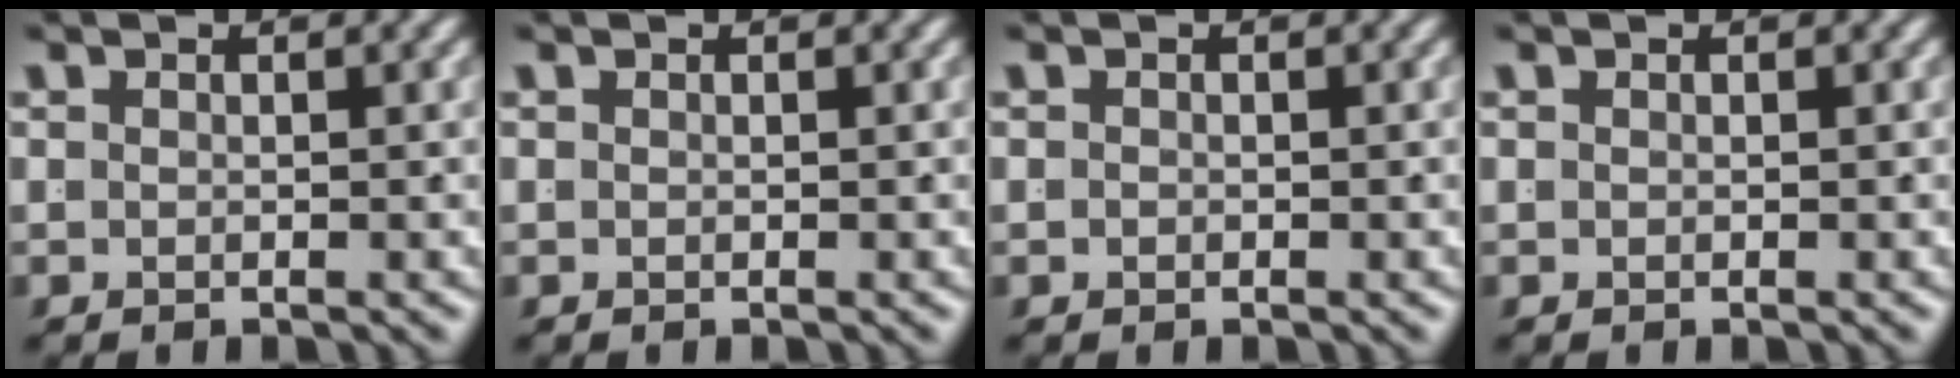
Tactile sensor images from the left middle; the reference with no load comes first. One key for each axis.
{"total": 0.0}
{"total": 0.0}
{"total": 0.0}